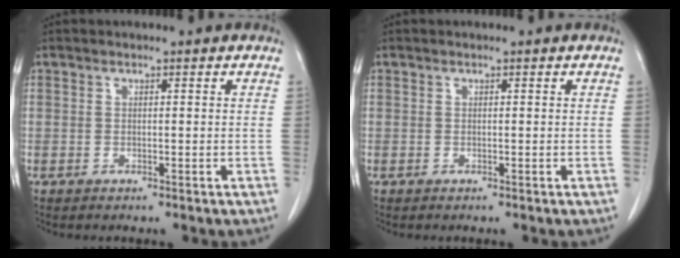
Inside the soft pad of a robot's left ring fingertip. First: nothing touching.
{"total": 0.0}